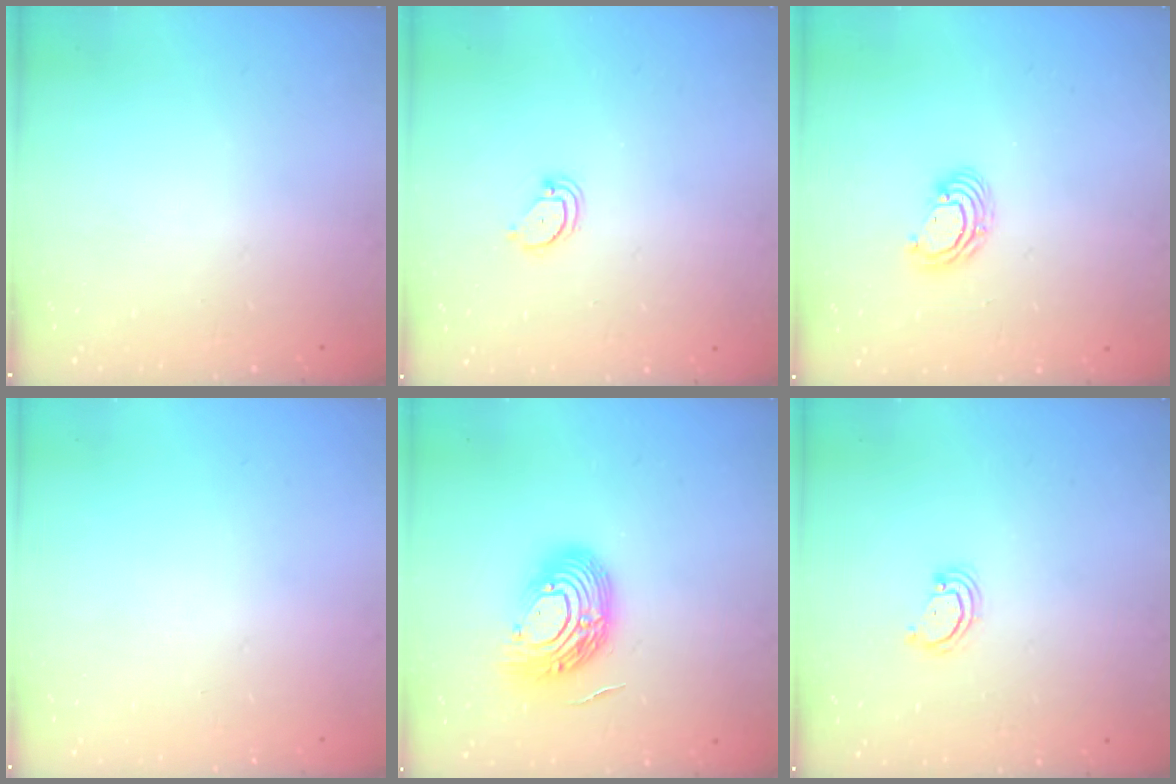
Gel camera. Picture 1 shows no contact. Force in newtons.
{"total": 2.1, "press": 2.1, "slide": 0.2}
{"total": 5.2, "press": 5.2, "slide": 0.3}
{"total": 0.0}
{"total": 15.3, "press": 15.3, "slide": 0.9}
{"total": 3.3, "press": 3.3, "slide": 0.4}